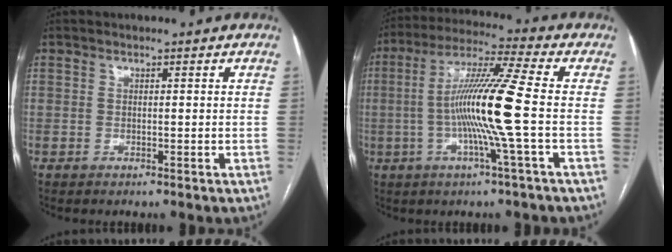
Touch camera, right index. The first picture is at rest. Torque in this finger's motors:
{"motor_torque": [2.01, -0.13, 0.90, 0.21]}